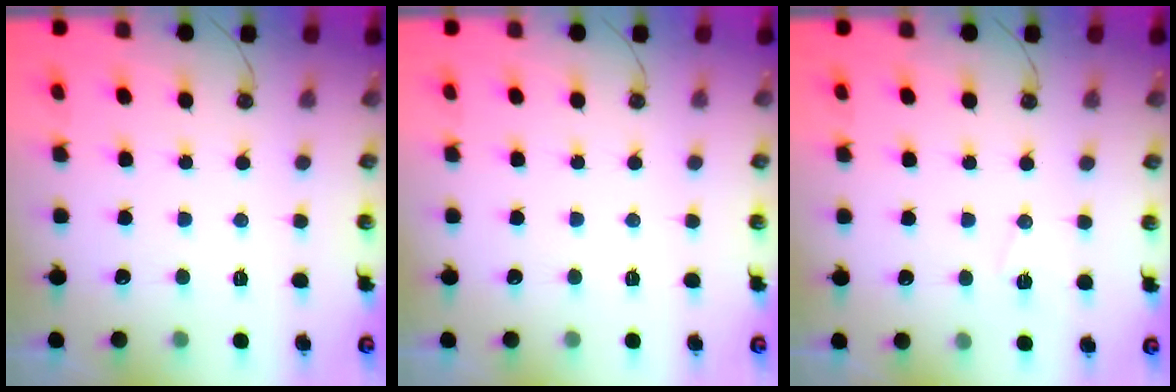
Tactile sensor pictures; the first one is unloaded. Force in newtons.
{"total": 0.0}
{"total": 8.3, "press": 7.1, "slide": 4.3}